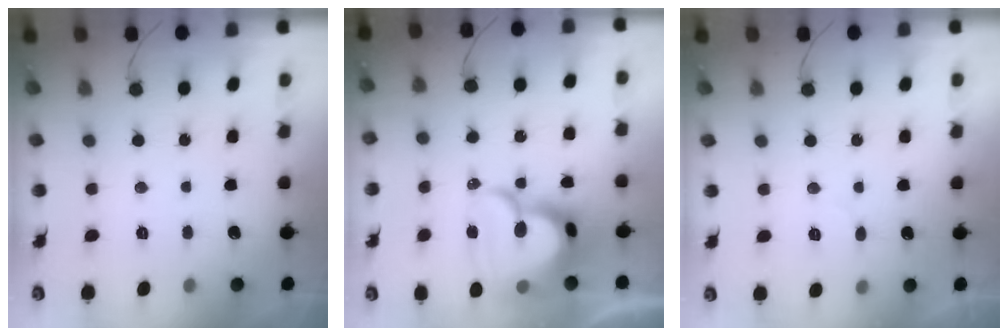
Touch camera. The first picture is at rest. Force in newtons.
{"total": 22.4, "press": 22.3, "slide": 2.2}
{"total": 5.3, "press": 5.3, "slide": 0.4}